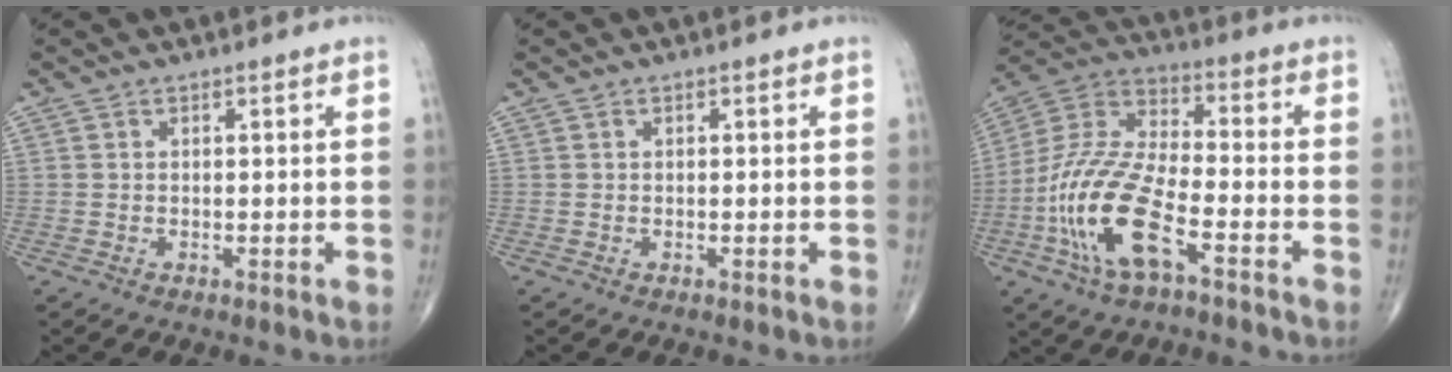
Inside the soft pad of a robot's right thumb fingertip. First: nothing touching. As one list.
[{"total": 0.0}, {"total": 17.7, "force": [-7.1, 6.8, 14.7], "torque": [-0.316, 0.037, -0.133]}]